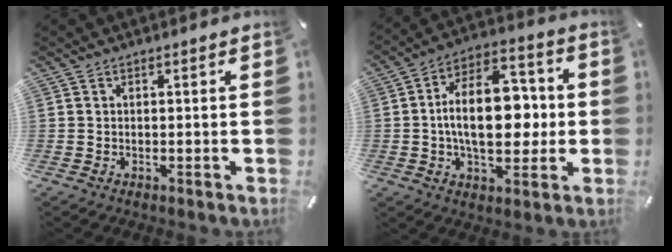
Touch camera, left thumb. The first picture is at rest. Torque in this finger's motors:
{"motor_torque": [1.89, 3.12, 1.31, -0.94, 0.57]}